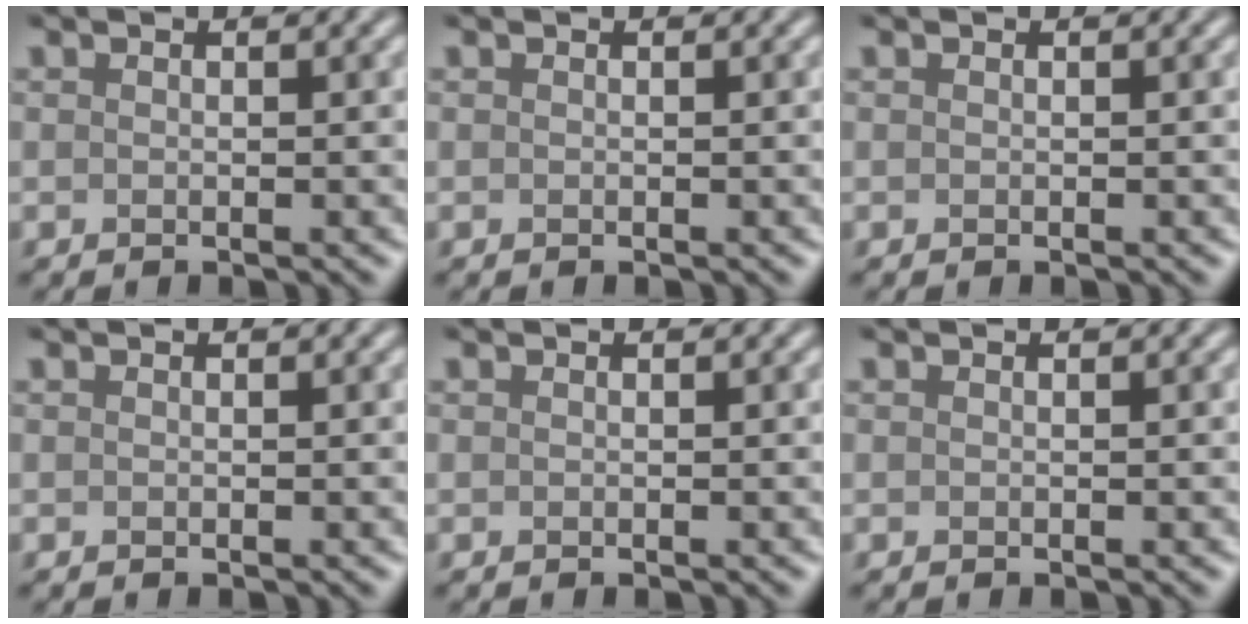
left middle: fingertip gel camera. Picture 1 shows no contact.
{"total": 0.0}
{"total": 0.0}
{"total": 0.0}
{"total": 0.0}
{"total": 0.0}